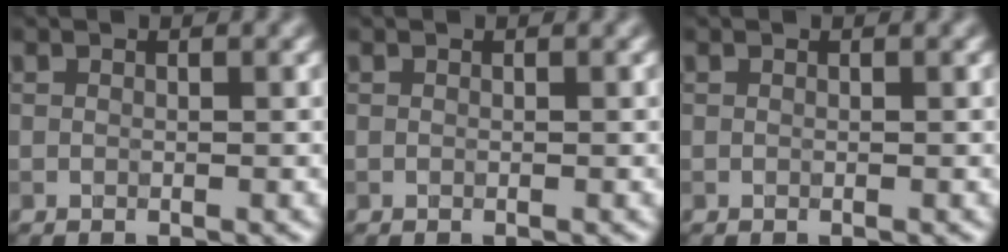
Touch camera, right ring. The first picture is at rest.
{"total": 0.0}
{"total": 0.0}